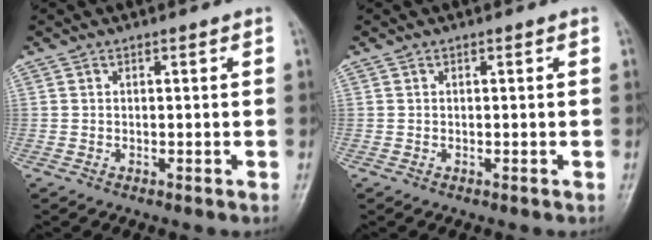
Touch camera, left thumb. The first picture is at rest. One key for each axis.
{"total": 0.0}